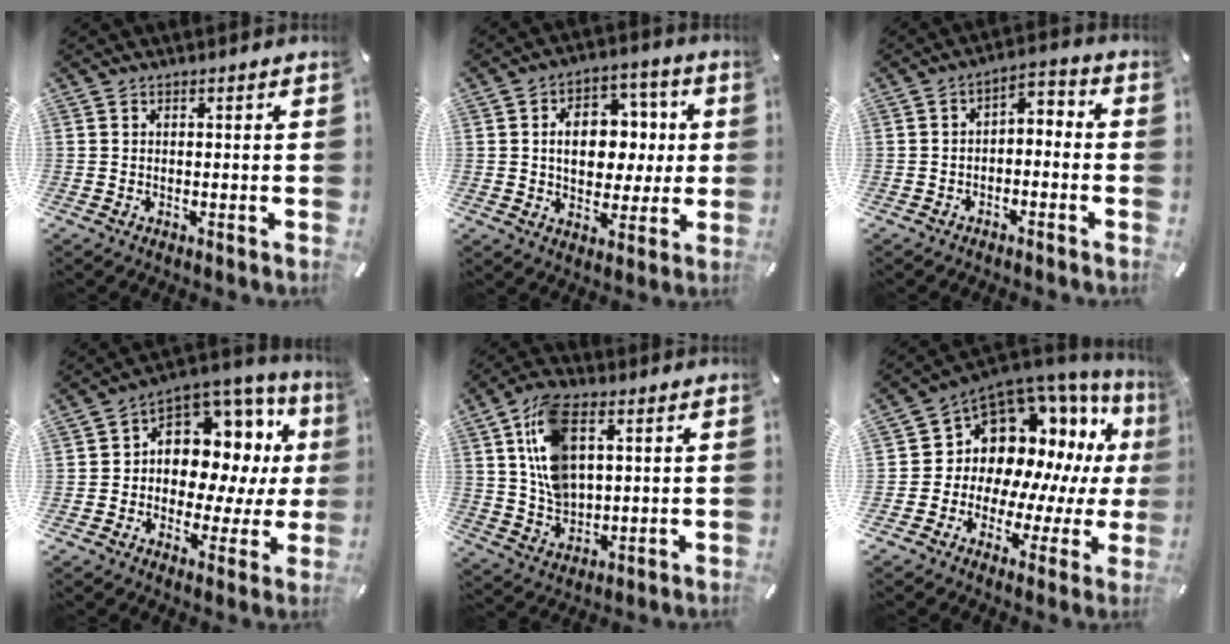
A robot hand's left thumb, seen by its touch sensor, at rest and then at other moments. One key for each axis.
{"total": 12.0, "fx": 0.8, "fy": 9.4, "fz": 7.5, "tx": -0.113, "ty": 0.008, "tz": 0.016}
{"total": 4.3, "fx": -3.3, "fy": 2.2, "fz": 1.7, "tx": -0.027, "ty": 0.018, "tz": -0.068}
{"total": 11.1, "fx": 3.2, "fy": 9.0, "fz": 5.7, "tx": -0.083, "ty": -0.049, "tz": 0.065}
{"total": 13.3, "fx": 4.3, "fy": 8.4, "fz": 9.4, "tx": -0.215, "ty": 0.001, "tz": 0.077}
{"total": 13.7, "fx": 6.2, "fy": 11.1, "fz": 5.2, "tx": -0.083, "ty": -0.089, "tz": 0.129}